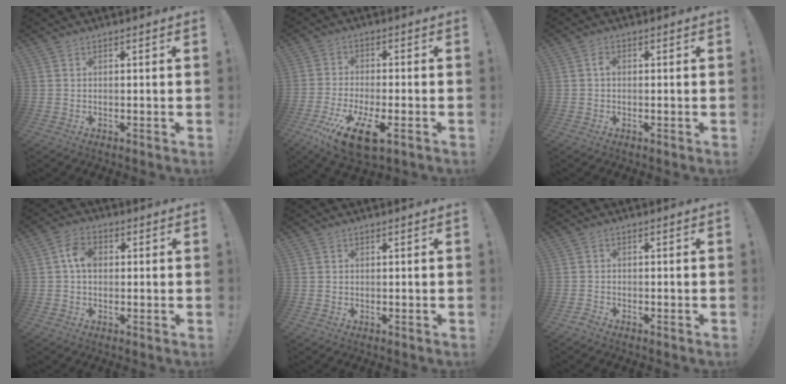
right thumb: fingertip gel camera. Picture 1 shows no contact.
{"total": 11.3, "force": [-5.9, 3.8, 8.9], "torque": [-0.169, 0.020, -0.095]}
{"total": 1.5, "force": [-0.2, 1.0, 1.1], "torque": [-0.026, 0.007, -0.004]}
{"total": 6.6, "force": [0.6, 4.6, 4.6], "torque": [-0.091, 0.014, 0.013]}
{"total": 0.6, "force": [0.2, 0.6, -0.3], "torque": [0.006, 0.003, 0.003]}
{"total": 1.5, "force": [-1.3, 0.7, 0.2], "torque": [0.001, 0.006, -0.024]}